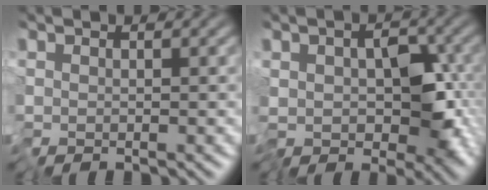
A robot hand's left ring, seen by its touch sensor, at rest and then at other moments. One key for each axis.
{"total": 7.9, "fx": -2.7, "fy": 4.4, "fz": 5.9, "tx": -0.076, "ty": -0.002, "tz": -0.061}